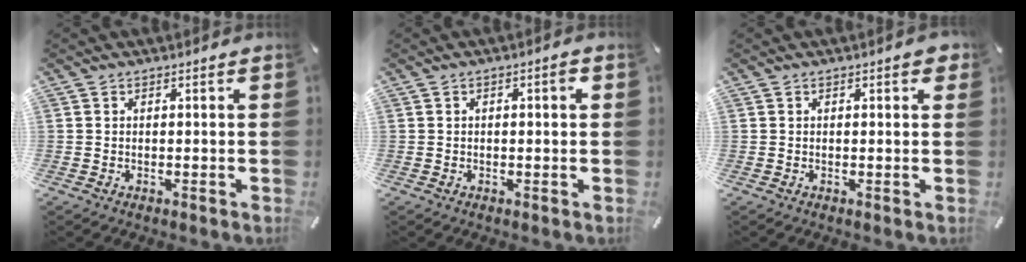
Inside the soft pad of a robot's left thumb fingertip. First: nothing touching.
{"total": 1.8, "force": [0.2, 0.5, 1.7], "torque": [-0.031, 0.006, 0.000]}
{"total": 1.5, "force": [0.4, 0.6, 1.4], "torque": [-0.020, 0.001, 0.004]}